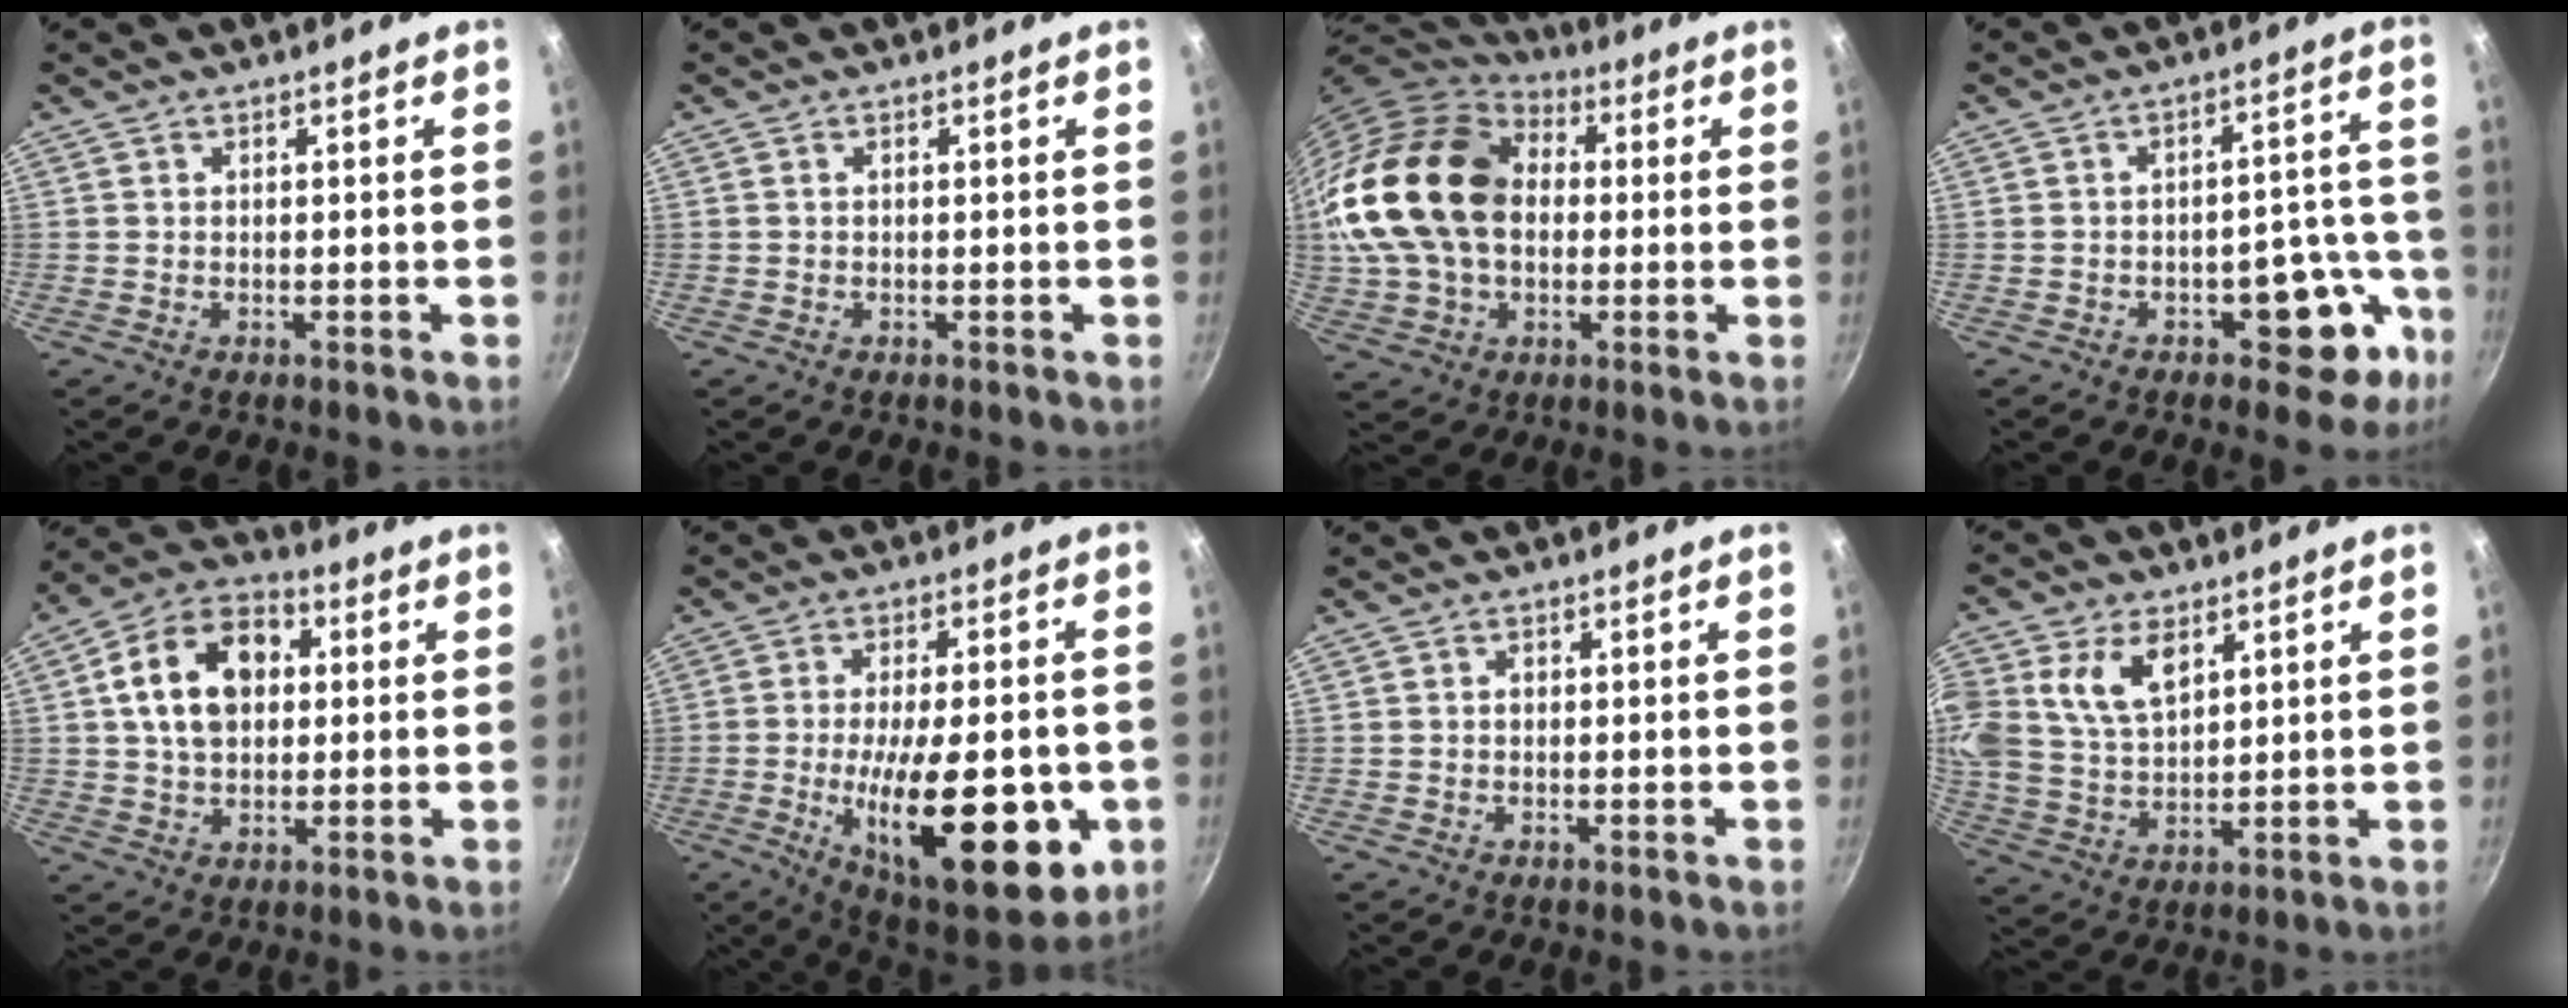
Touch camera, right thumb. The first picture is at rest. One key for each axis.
{"total": 0.0}
{"total": 25.6, "fx": 2.6, "fy": 18.0, "fz": 18.0, "tx": -0.350, "ty": 0.038, "tz": 0.046}
{"total": 10.7, "fx": -5.0, "fy": 6.1, "fz": 7.2, "tx": -0.026, "ty": 0.060, "tz": -0.054}
{"total": 14.7, "fx": 2.7, "fy": 10.4, "fz": 10.1, "tx": -0.144, "ty": 0.022, "tz": 0.030}
{"total": 24.7, "fx": -5.9, "fy": 9.9, "fz": 21.8, "tx": -0.299, "ty": 0.001, "tz": -0.076}
{"total": 0.9, "fx": 0.0, "fy": 0.8, "fz": 0.5, "tx": -0.007, "ty": 0.005, "tz": 0.000}
{"total": 12.3, "fx": 4.8, "fy": 8.0, "fz": 8.1, "tx": -0.151, "ty": -0.016, "tz": 0.093}